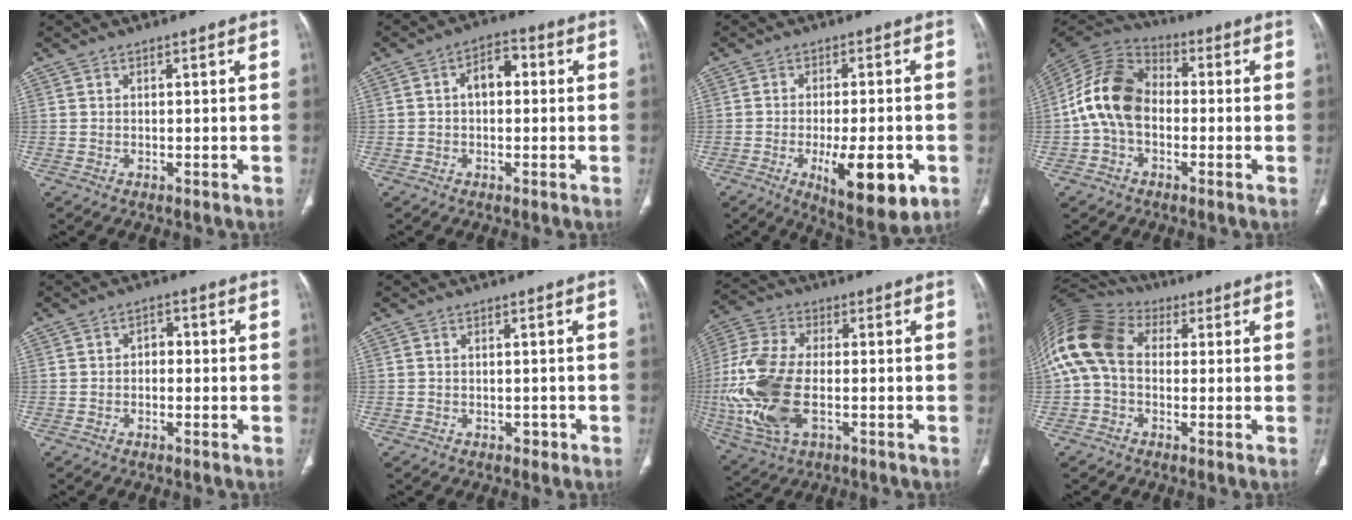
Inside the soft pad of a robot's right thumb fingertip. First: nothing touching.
{"total": 5.6, "force": [0.4, 3.5, 4.3], "torque": [-0.055, 0.023, -0.002]}
{"total": 13.5, "force": [-4.6, 4.6, 11.8], "torque": [-0.165, -0.006, -0.057]}
{"total": 13.5, "force": [-1.3, 9.4, 9.5], "torque": [-0.176, 0.035, -0.038]}
{"total": 2.4, "force": [-0.4, 1.8, 1.6], "torque": [-0.012, 0.014, -0.015]}
{"total": 1.0, "force": [-0.5, 0.8, 0.4], "torque": [-0.004, 0.002, -0.005]}
{"total": 17.4, "force": [-3.0, 9.1, 14.5], "torque": [-0.342, 0.002, -0.051]}
{"total": 15.1, "force": [1.3, 10.9, 10.4], "torque": [-0.219, 0.042, 0.014]}